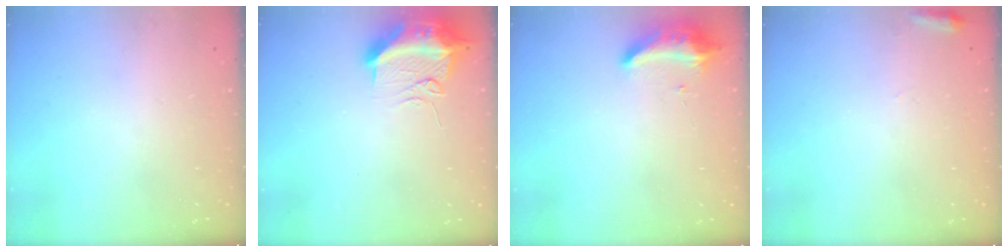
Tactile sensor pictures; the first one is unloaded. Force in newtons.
{"total": 12.4, "press": 12.3, "slide": 1.3}
{"total": 9.2, "press": 9.2, "slide": 0.6}
{"total": 5.7, "press": 5.7, "slide": 1.0}